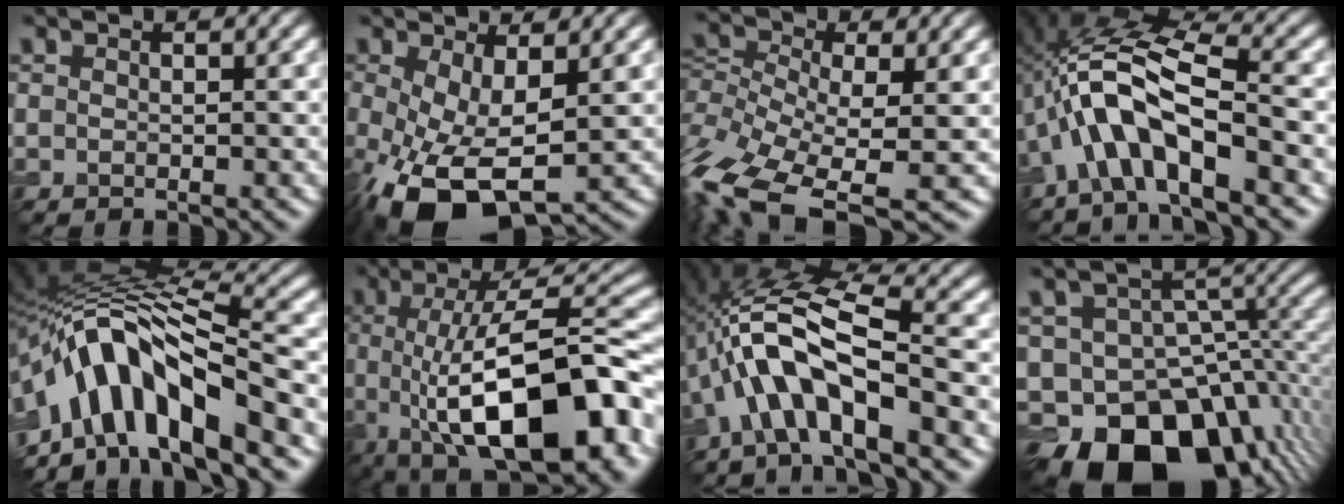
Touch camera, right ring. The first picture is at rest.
{"total": 9.7, "force": [-2.8, 4.9, 7.9], "torque": [-0.181, -0.040, -0.035]}
{"total": 12.5, "force": [-6.3, 5.7, 9.1], "torque": [-0.223, -0.005, -0.126]}
{"total": 8.2, "force": [-3.1, 2.5, 7.1], "torque": [-0.139, 0.023, -0.064]}
{"total": 11.7, "force": [-5.5, 4.5, 9.2], "torque": [-0.145, 0.024, -0.101]}
{"total": 14.0, "force": [-3.5, 4.7, 12.7], "torque": [-0.162, 0.000, -0.066]}
{"total": 8.6, "force": [-3.2, 2.5, 7.5], "torque": [-0.143, 0.023, -0.066]}
{"total": 15.5, "force": [-8.2, 9.2, 9.4], "torque": [-0.158, -0.013, -0.127]}